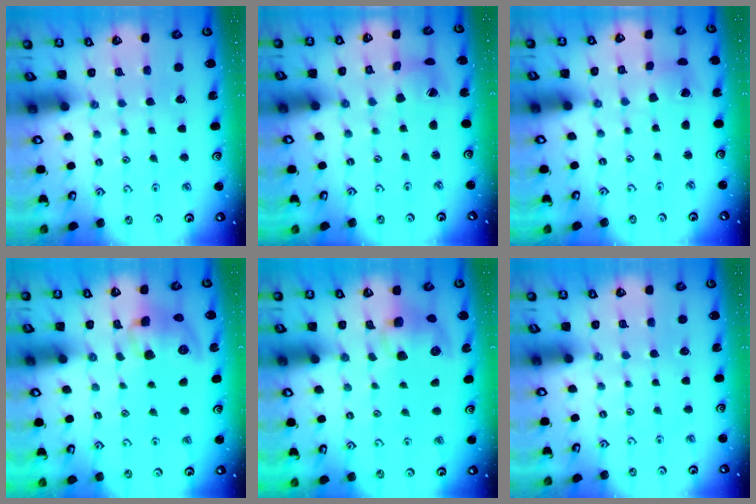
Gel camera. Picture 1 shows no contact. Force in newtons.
{"total": 4.6, "press": 4.6, "slide": 0.6}
{"total": 2.0, "press": 2.0, "slide": 0.3}
{"total": 10.3, "press": 10.3, "slide": 0.5}
{"total": 8.2, "press": 8.1, "slide": 1.3}
{"total": 0.0}